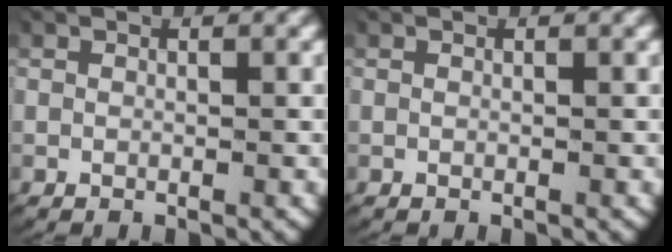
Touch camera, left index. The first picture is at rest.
{"total": 0.0}